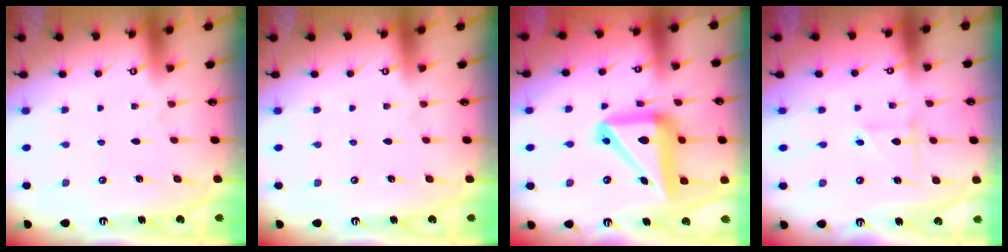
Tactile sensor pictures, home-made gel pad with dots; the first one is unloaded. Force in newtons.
{"total": 0.0}
{"total": 20.2, "press": 20.0, "slide": 2.5}
{"total": 2.5, "press": 2.5, "slide": 0.2}